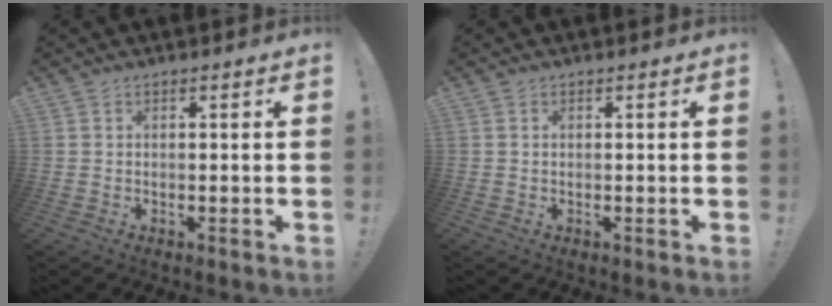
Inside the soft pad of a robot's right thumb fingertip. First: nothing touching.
{"total": 0.0}